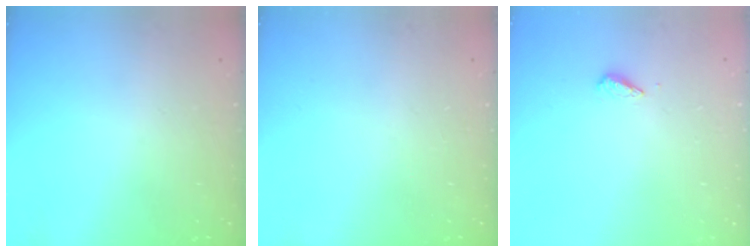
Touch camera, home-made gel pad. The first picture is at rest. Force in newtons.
{"total": 0.0}
{"total": 2.9, "press": 2.9, "slide": 0.4}